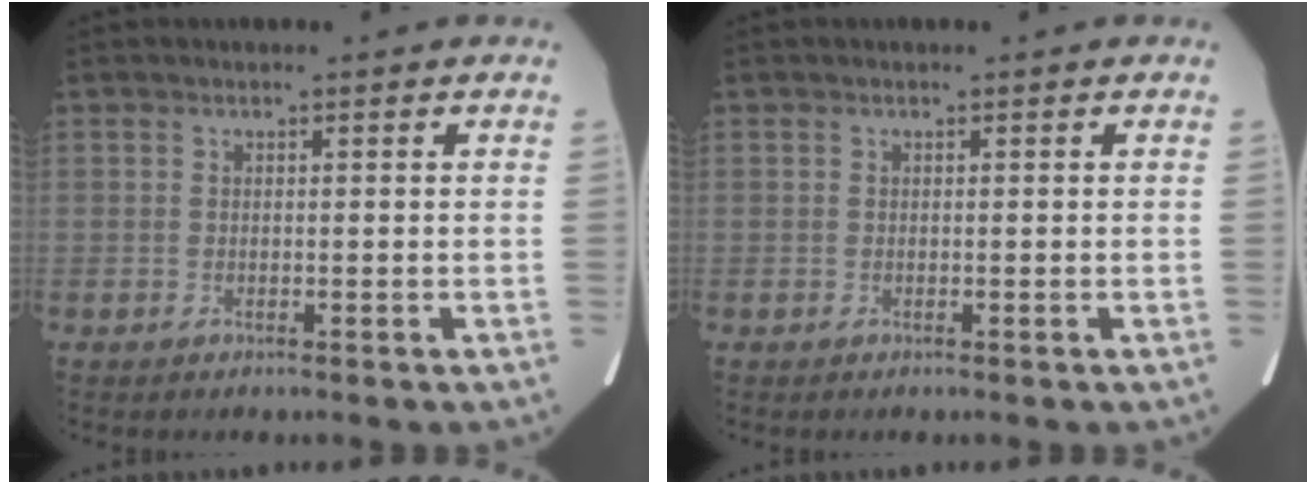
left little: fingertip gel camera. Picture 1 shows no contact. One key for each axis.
{"total": 0.0}